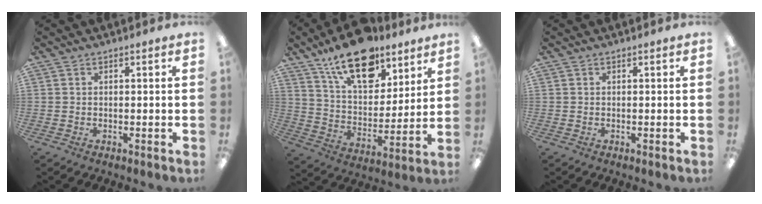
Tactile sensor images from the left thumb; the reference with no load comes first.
{"total": 19.2, "force": [13.3, 9.2, 10.4], "torque": [-0.174, -0.067, 0.233]}
{"total": 0.0}